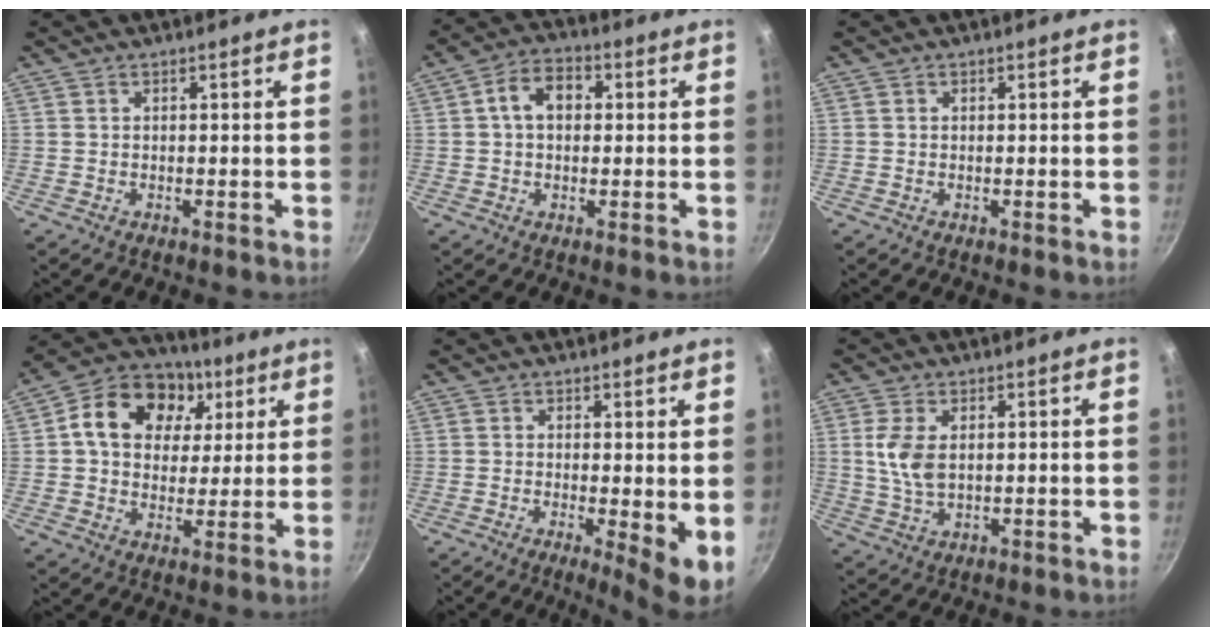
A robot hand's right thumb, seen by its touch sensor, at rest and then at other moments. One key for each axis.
{"total": 7.5, "fx": 1.2, "fy": 5.4, "fz": 5.1, "tx": -0.062, "ty": 0.018, "tz": 0.008}
{"total": 0.0}
{"total": 17.3, "fx": 5.2, "fy": 13.2, "fz": 10.0, "tx": -0.155, "ty": 0.011, "tz": 0.072}
{"total": 5.6, "fx": 0.0, "fy": 1.5, "fz": 5.4, "tx": -0.078, "ty": -0.016, "tz": 0.001}
{"total": 6.5, "fx": 1.2, "fy": 3.7, "fz": 5.2, "tx": -0.108, "ty": -0.003, "tz": 0.026}